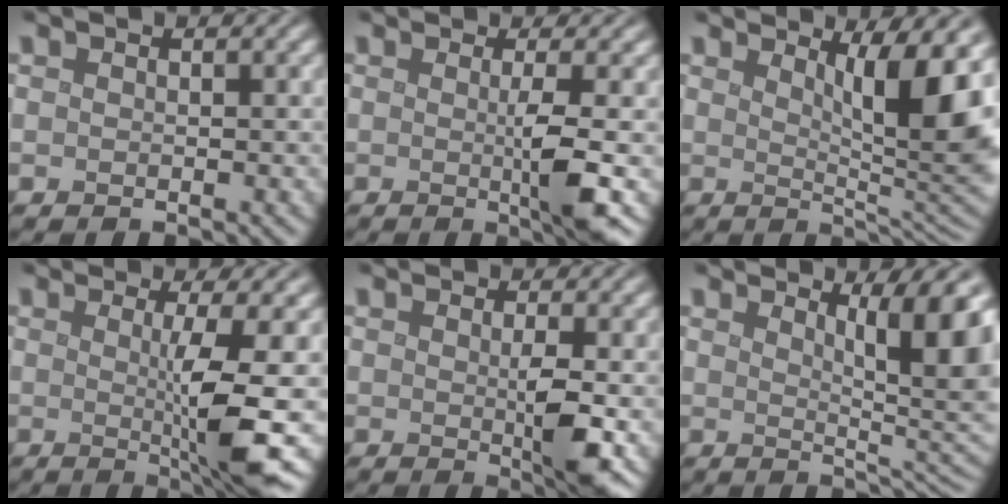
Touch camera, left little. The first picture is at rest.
{"total": 4.0, "force": [-0.3, 0.4, 4.0], "torque": [-0.063, -0.006, -0.004]}
{"total": 9.5, "force": [3.0, 2.2, 8.7], "torque": [-0.110, 0.000, 0.051]}
{"total": 7.2, "force": [-0.5, 0.6, 7.1], "torque": [-0.117, -0.008, 0.000]}
{"total": 3.1, "force": [0.0, 0.4, 3.1], "torque": [-0.051, -0.007, 0.002]}
{"total": 9.2, "force": [3.1, 2.4, 8.3], "torque": [-0.083, 0.005, 0.042]}